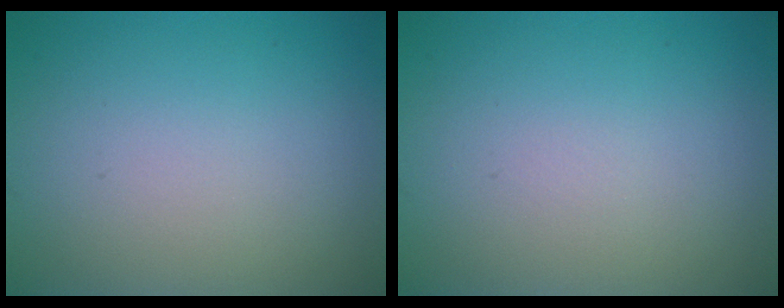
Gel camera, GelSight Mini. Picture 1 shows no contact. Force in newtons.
{"total": 0.0}